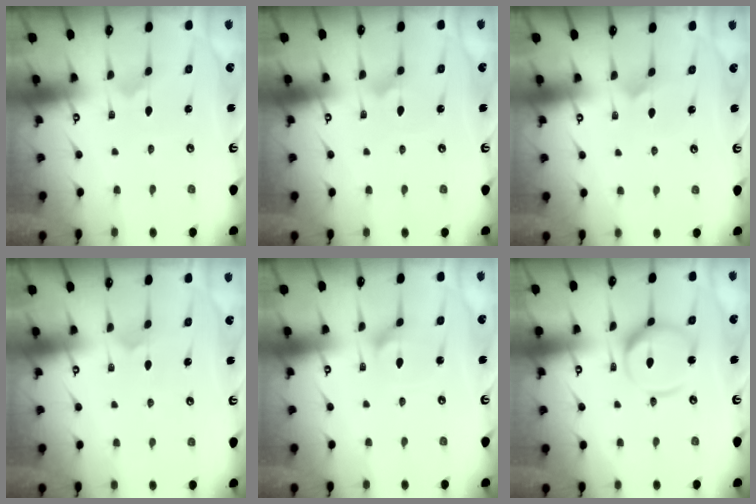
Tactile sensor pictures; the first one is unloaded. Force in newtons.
{"total": 2.7, "press": 2.7, "slide": 0.2}
{"total": 2.8, "press": 2.8, "slide": 0.3}
{"total": 4.5, "press": 4.5, "slide": 0.4}
{"total": 2.3, "press": 2.3, "slide": 0.3}
{"total": 11.4, "press": 11.4, "slide": 1.1}